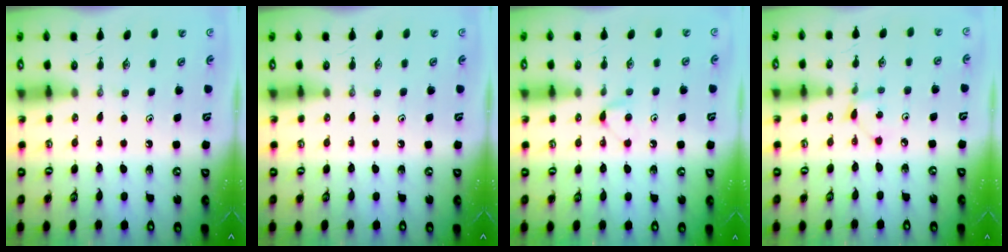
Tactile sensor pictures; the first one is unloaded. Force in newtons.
{"total": 0.0}
{"total": 3.8, "press": 3.8, "slide": 0.6}
{"total": 1.5, "press": 1.5, "slide": 0.1}